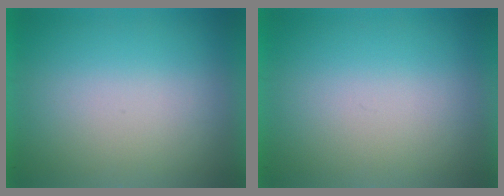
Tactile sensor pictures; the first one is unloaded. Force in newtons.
{"total": 0.0}